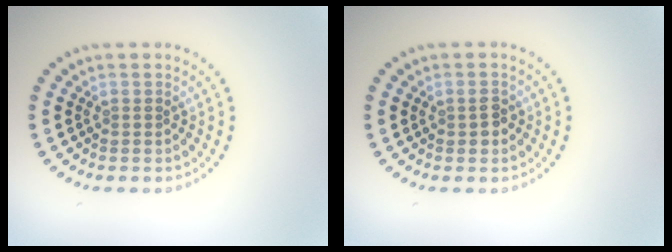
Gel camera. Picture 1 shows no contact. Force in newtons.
{"total": 1.5, "press": 1.5, "slide": 0.1}